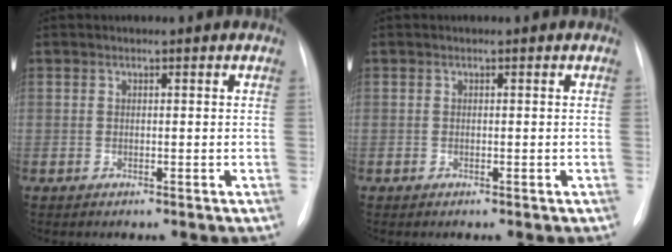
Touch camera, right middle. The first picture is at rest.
{"total": 0.0}